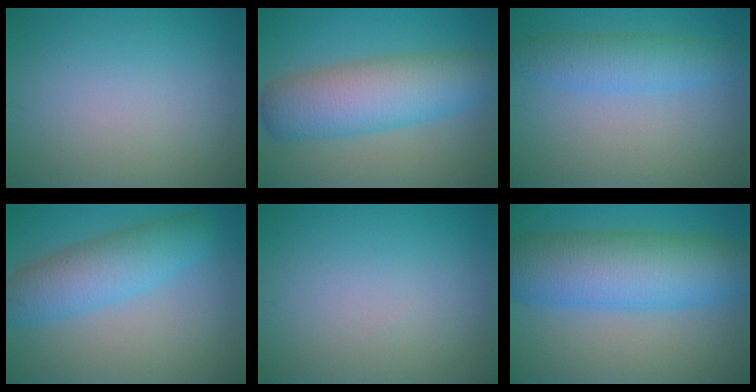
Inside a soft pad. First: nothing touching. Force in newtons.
{"total": 7.9, "press": 7.9, "slide": 0.3}
{"total": 3.8, "press": 3.8, "slide": 0.2}
{"total": 5.6, "press": 5.6, "slide": 0.2}
{"total": 0.0}
{"total": 10.2, "press": 10.2, "slide": 0.1}